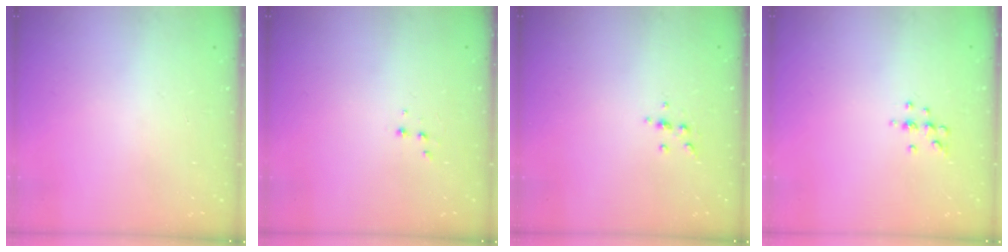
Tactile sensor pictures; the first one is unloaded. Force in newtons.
{"total": 1.9, "press": 1.9, "slide": 0.2}
{"total": 3.6, "press": 3.5, "slide": 0.9}
{"total": 5.5, "press": 5.2, "slide": 1.6}